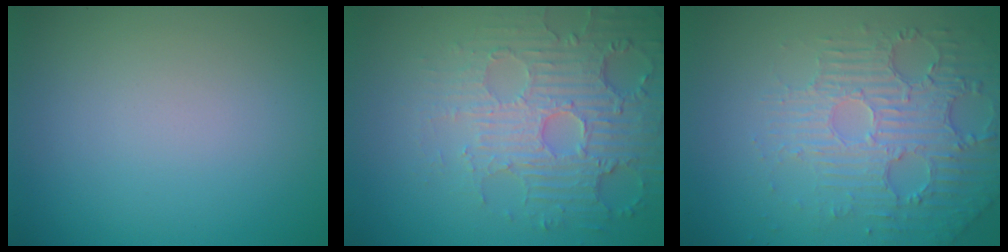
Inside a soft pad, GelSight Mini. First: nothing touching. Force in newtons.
{"total": 4.5, "press": 4.4, "slide": 0.6}
{"total": 6.2, "press": 3.8, "slide": 4.9}